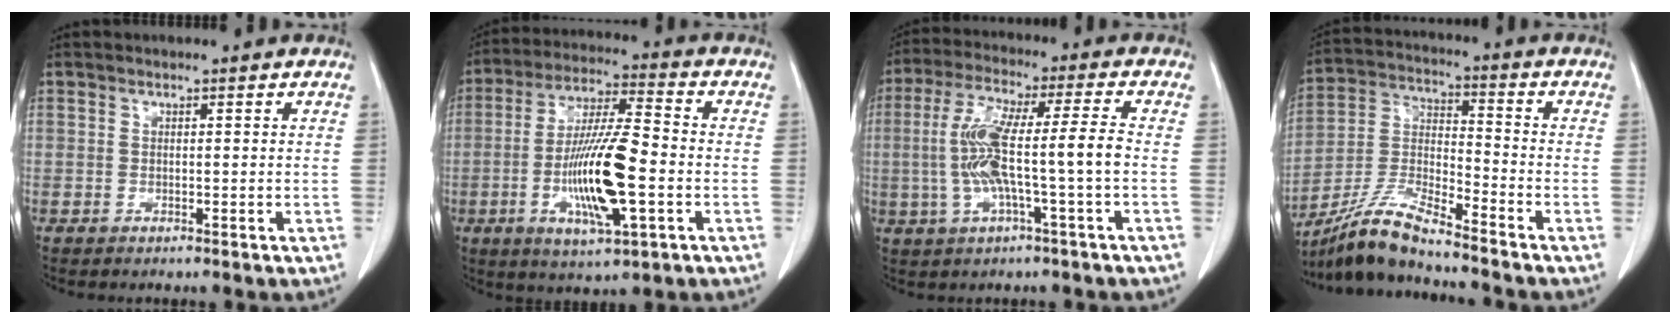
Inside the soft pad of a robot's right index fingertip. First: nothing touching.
{"total": 14.6, "force": [-3.2, 2.2, 14.1], "torque": [-0.267, -0.006, -0.056]}
{"total": 11.0, "force": [-1.3, 0.3, 10.9], "torque": [-0.217, 0.021, -0.026]}
{"total": 10.0, "force": [-9.1, -0.3, 4.2], "torque": [-0.092, -0.010, -0.178]}